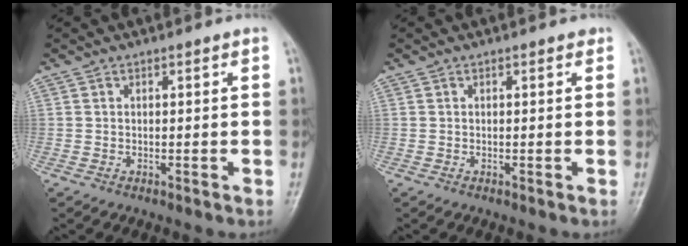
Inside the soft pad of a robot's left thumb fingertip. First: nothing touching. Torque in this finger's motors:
{"motor_torque": [0.01, -0.10, 0.15, 0.00, 0.00]}